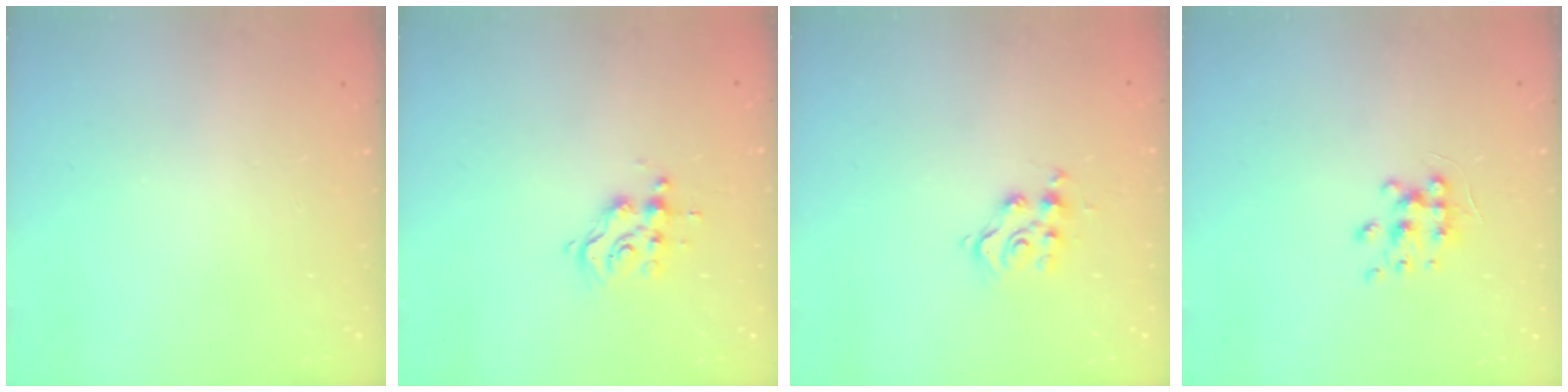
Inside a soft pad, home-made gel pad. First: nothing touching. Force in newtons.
{"total": 8.4, "press": 8.4, "slide": 0.7}
{"total": 7.2, "press": 7.1, "slide": 0.4}
{"total": 7.2, "press": 7.2, "slide": 0.6}